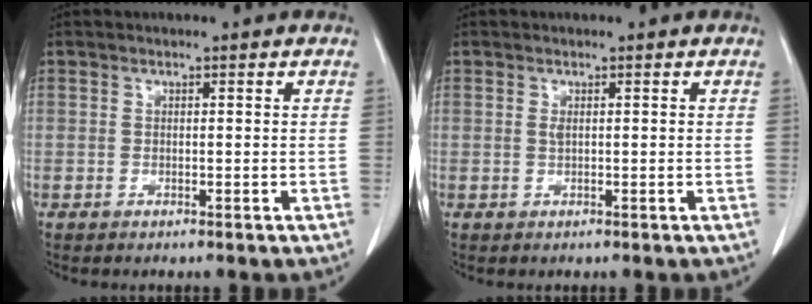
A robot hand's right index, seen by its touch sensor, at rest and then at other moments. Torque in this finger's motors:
{"motor_torque": [-0.01, 0.05, 0.05, 0.01]}